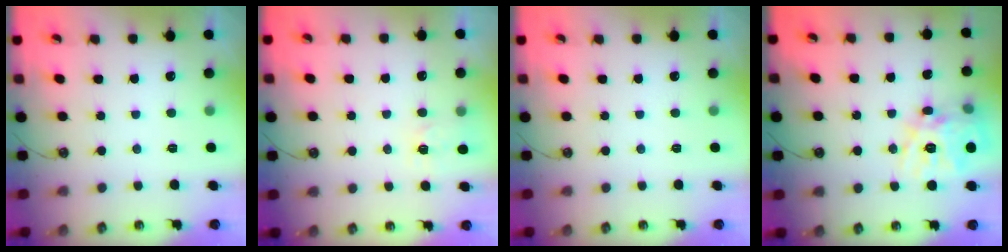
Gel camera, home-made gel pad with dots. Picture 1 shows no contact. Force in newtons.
{"total": 5.6, "press": 5.6, "slide": 0.6}
{"total": 0.0}
{"total": 17.9, "press": 17.8, "slide": 2.3}